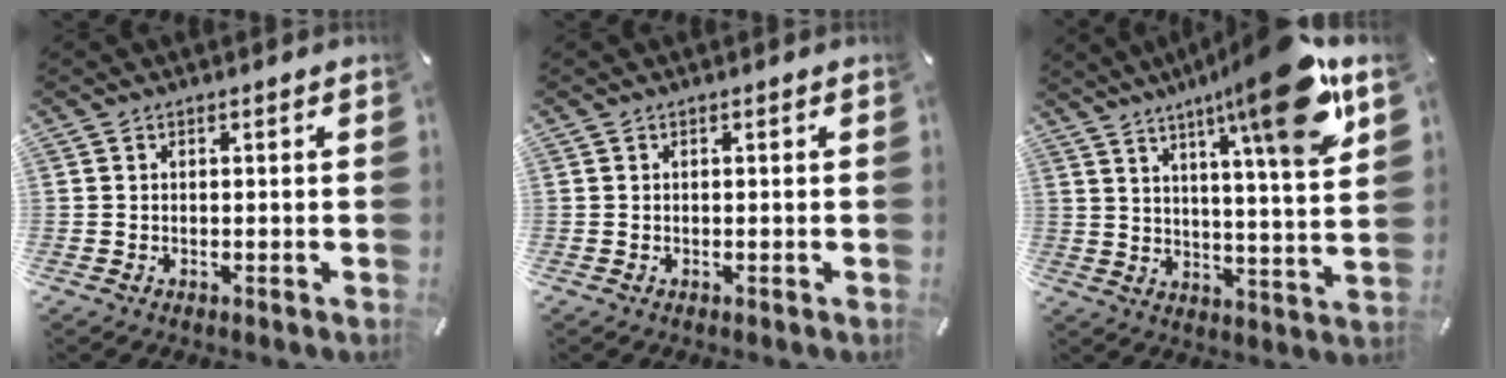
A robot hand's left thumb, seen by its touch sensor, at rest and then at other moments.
{"total": 0.0}
{"total": 18.4, "force": [11.6, 2.7, 14.0], "torque": [-0.203, -0.065, 0.172]}